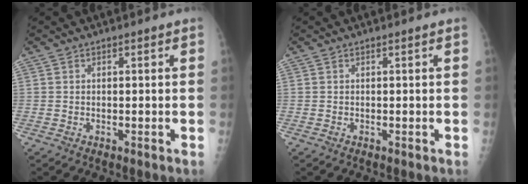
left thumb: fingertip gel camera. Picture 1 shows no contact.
{"total": 0.0}